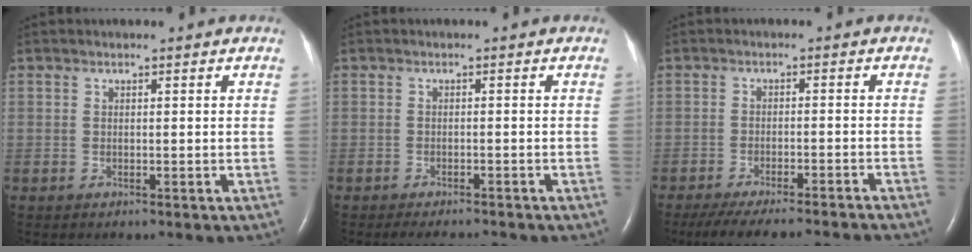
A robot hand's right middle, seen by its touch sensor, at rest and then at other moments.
{"total": 4.2, "force": [-3.8, 0.7, 1.5], "torque": [-0.017, -0.008, -0.053]}
{"total": 14.1, "force": [-12.7, 0.8, 6.0], "torque": [-0.092, -0.023, -0.173]}